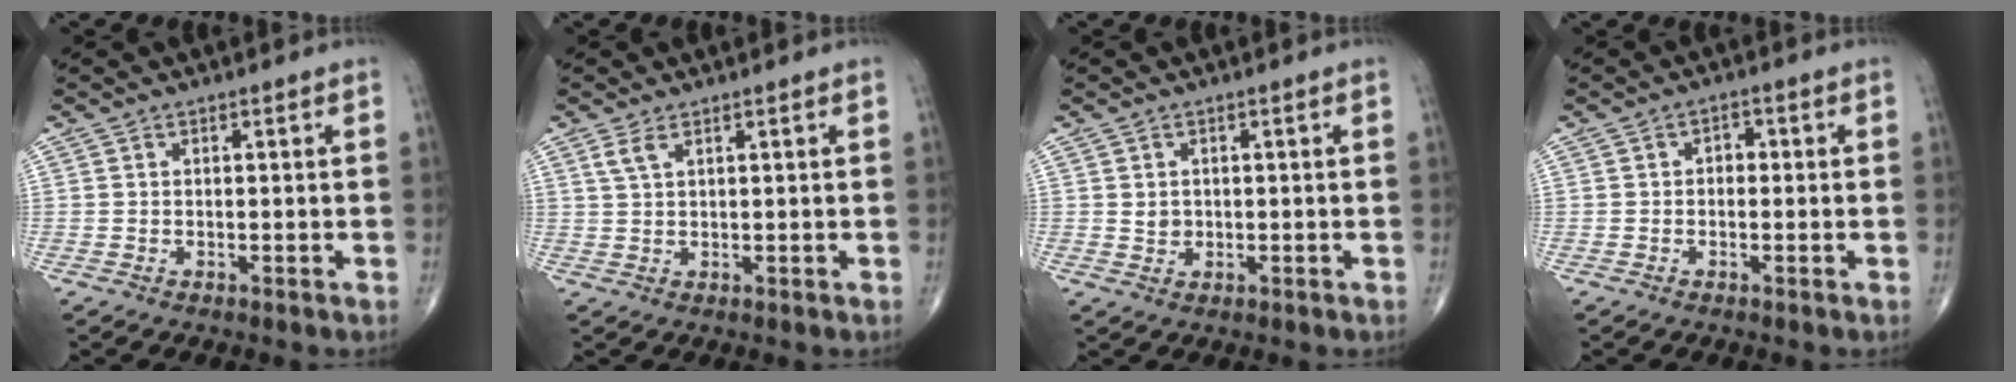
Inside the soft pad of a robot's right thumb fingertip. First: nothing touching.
{"total": 2.3, "force": [1.3, 0.8, 1.7], "torque": [-0.043, 0.003, 0.034]}
{"total": 1.8, "force": [0.2, 1.6, 0.9], "torque": [-0.009, -0.001, 0.008]}
{"total": 2.0, "force": [-0.1, 1.5, 1.3], "torque": [-0.006, 0.008, -0.010]}